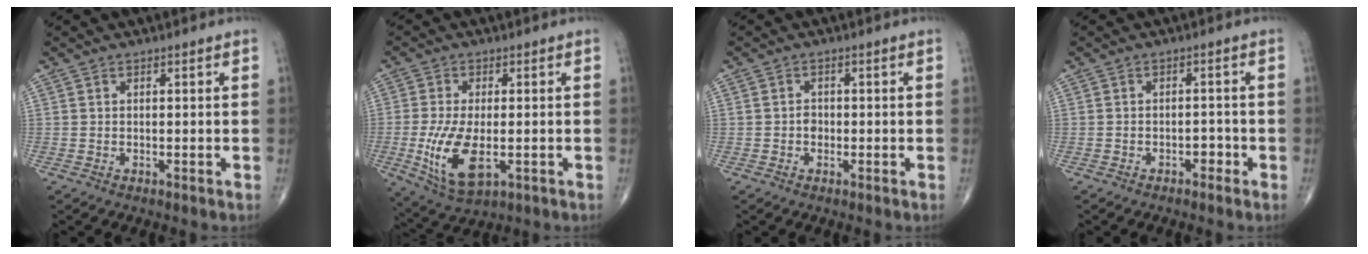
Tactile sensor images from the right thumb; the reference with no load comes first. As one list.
[{"total": 10.9, "force": [-2.4, 5.0, 9.4], "torque": [-0.186, -0.018, -0.034]}, {"total": 1.6, "force": [-0.4, 1.3, 0.8], "torque": [-0.008, 0.004, -0.007]}, {"total": 1.9, "force": [-1.2, 1.1, 1.0], "torque": [-0.003, 0.008, -0.022]}]